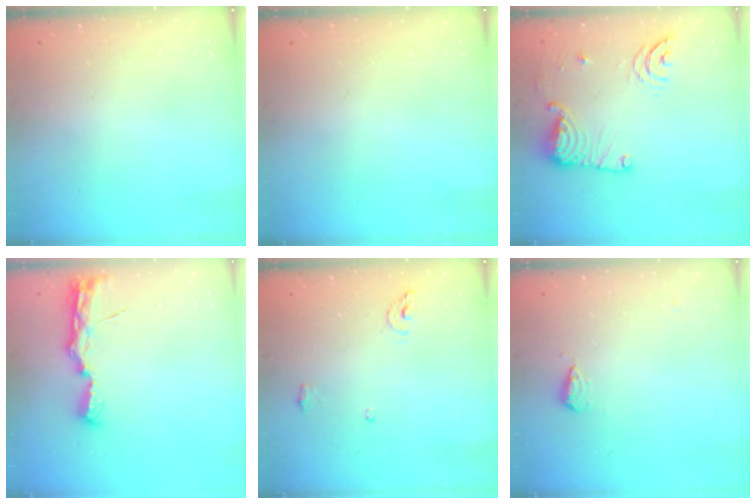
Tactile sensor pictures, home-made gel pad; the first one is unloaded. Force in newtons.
{"total": 0.0}
{"total": 14.3, "press": 14.2, "slide": 1.4}
{"total": 7.6, "press": 7.6, "slide": 0.9}
{"total": 6.1, "press": 5.9, "slide": 1.4}
{"total": 5.5, "press": 5.4, "slide": 0.9}